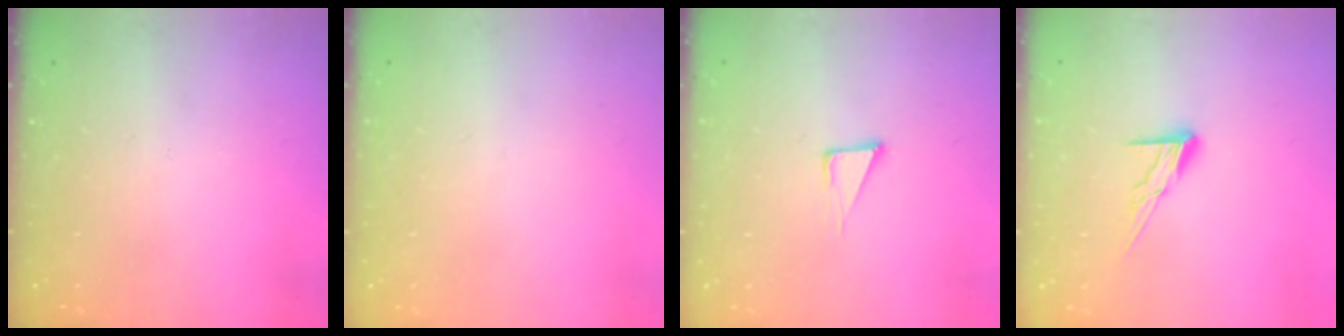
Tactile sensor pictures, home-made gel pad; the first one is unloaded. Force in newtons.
{"total": 0.8, "press": 0.8, "slide": 0.1}
{"total": 5.3, "press": 5.3, "slide": 0.3}
{"total": 7.3, "press": 7.3, "slide": 0.3}